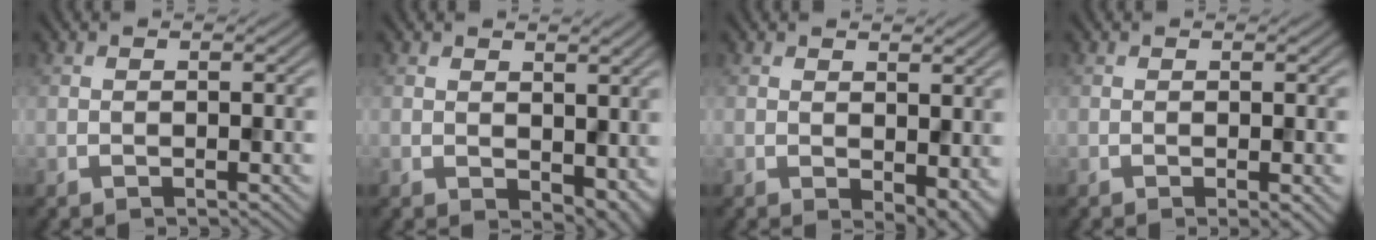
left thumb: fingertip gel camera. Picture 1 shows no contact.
{"total": 4.4, "force": [1.2, 2.9, 3.0], "torque": [-0.054, -0.018, 0.030]}
{"total": 4.4, "force": [-0.1, 2.7, 3.5], "torque": [-0.052, -0.017, 0.008]}
{"total": 1.0, "force": [-0.2, 0.1, 1.0], "torque": [-0.016, -0.007, -0.005]}